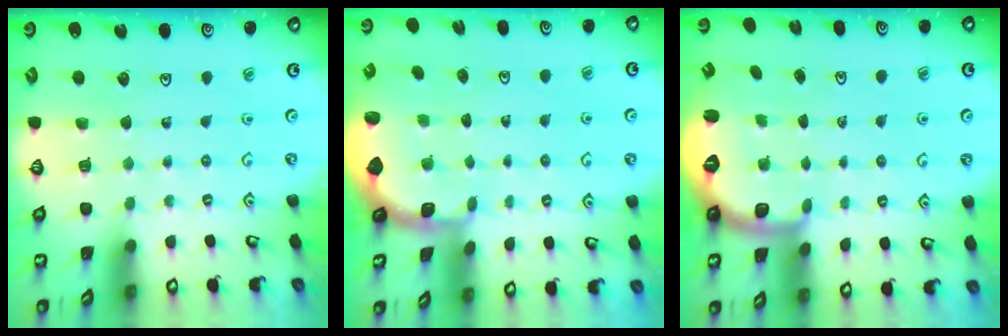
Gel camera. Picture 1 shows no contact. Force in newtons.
{"total": 1.2, "press": 1.2, "slide": 0.2}
{"total": 2.7, "press": 1.8, "slide": 2.0}